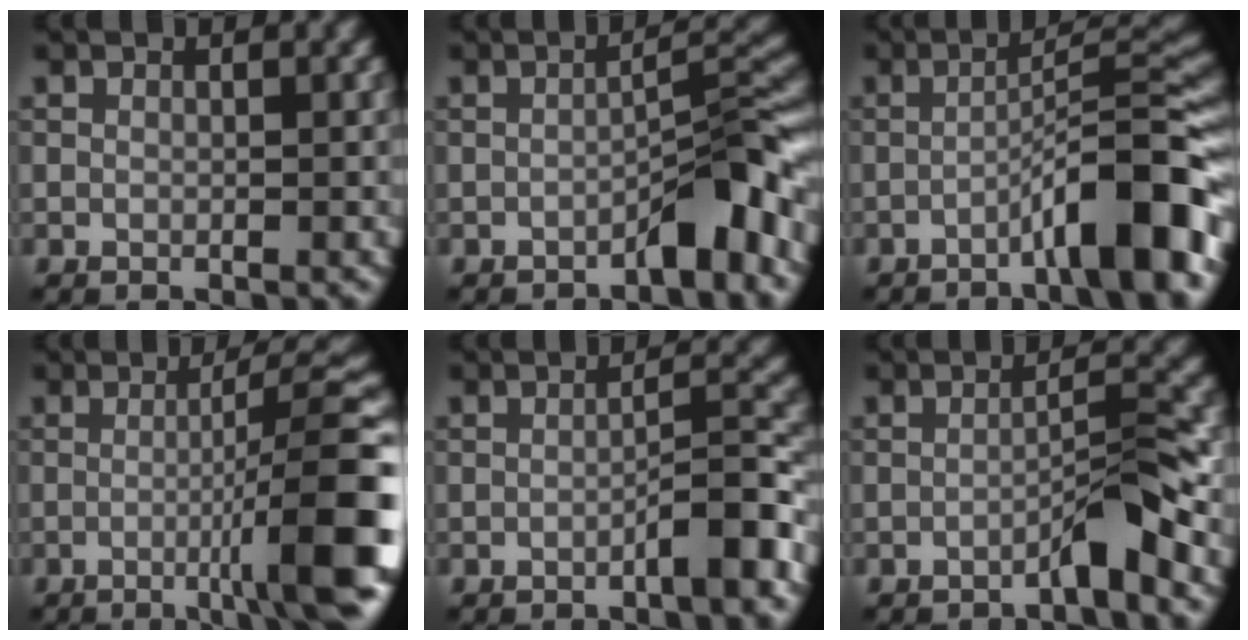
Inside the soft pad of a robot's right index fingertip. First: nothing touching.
{"total": 4.3, "force": [-2.5, 0.7, 3.4], "torque": [-0.047, 0.022, -0.043]}
{"total": 8.7, "force": [-4.0, 1.3, 7.7], "torque": [-0.101, 0.023, -0.069]}
{"total": 10.9, "force": [-2.4, 1.4, 10.6], "torque": [-0.133, 0.014, -0.039]}
{"total": 3.8, "force": [-1.8, 0.5, 3.3], "torque": [-0.047, 0.019, -0.034]}
{"total": 3.1, "force": [-1.9, 0.1, 2.5], "torque": [-0.038, 0.019, -0.036]}